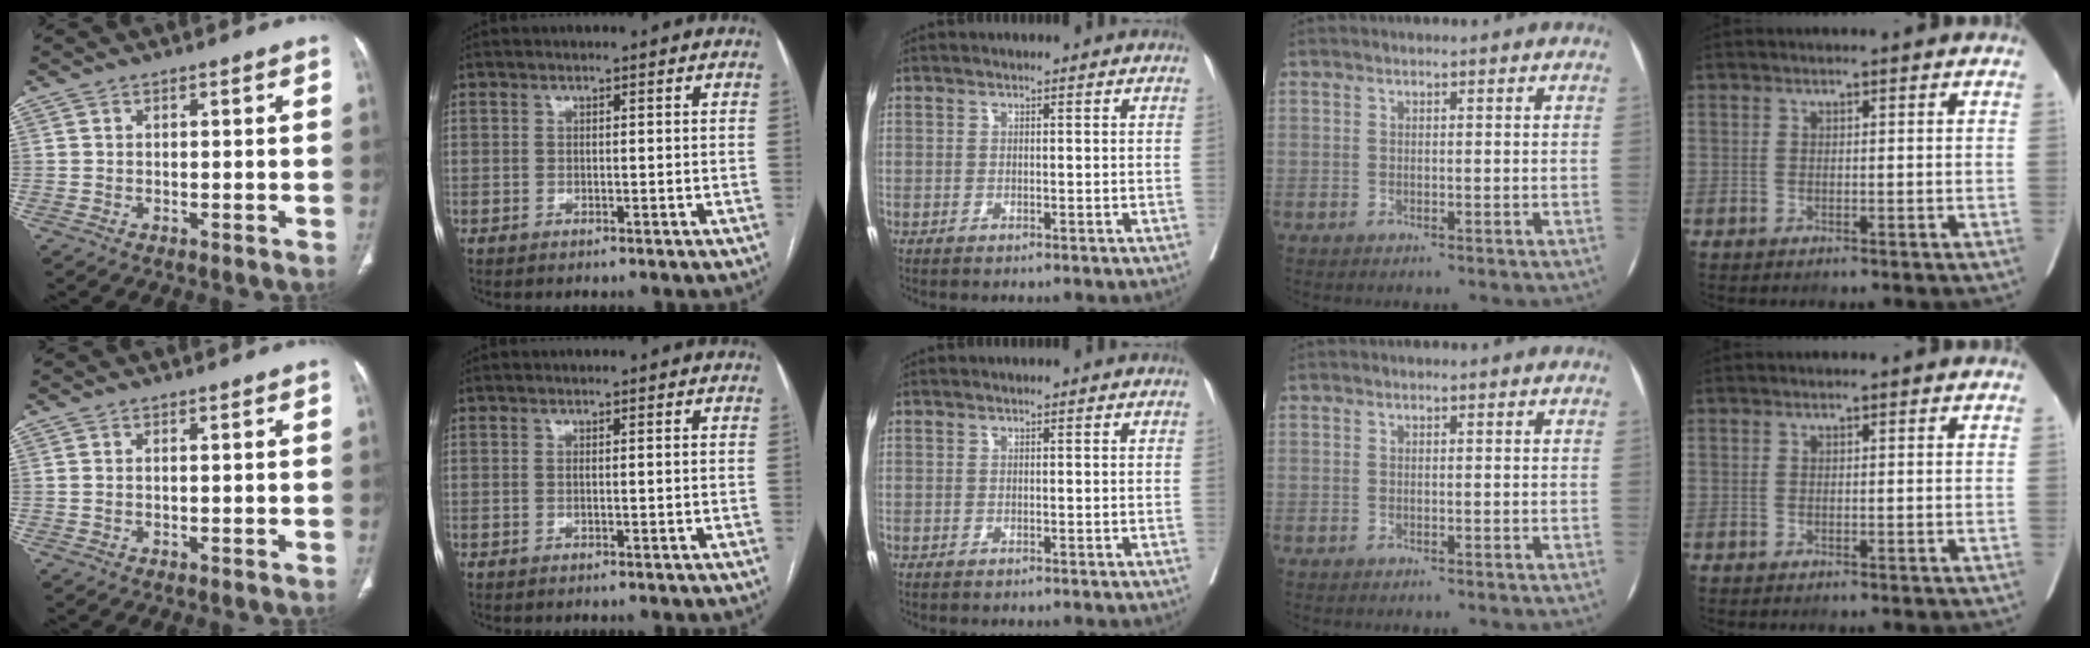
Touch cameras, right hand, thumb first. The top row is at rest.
{"thumb": {"total": 0.6, "force": [0.1, 0.2, 0.5], "torque": [-0.024, 0.007, 0.007]}, "index": {"total": 0.6, "force": [-0.1, -0.1, 0.6], "torque": [-0.013, -0.001, 0.000]}}